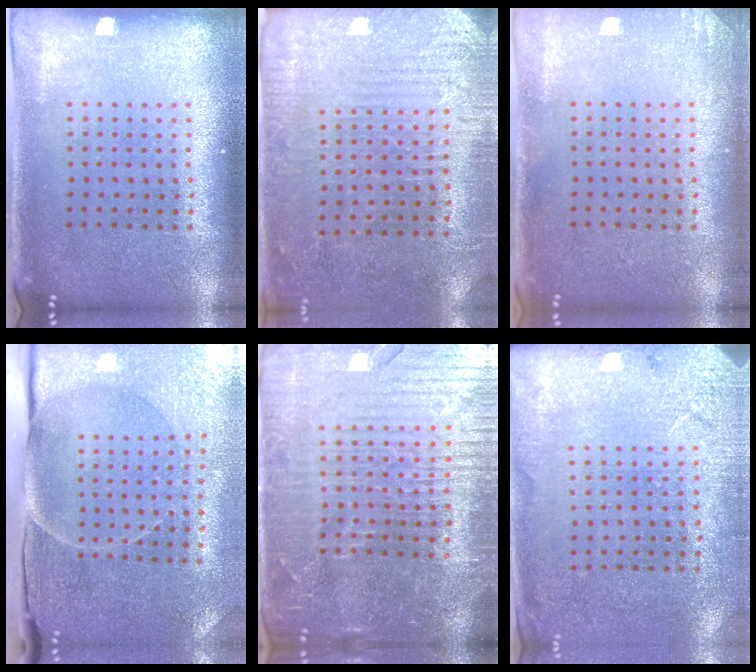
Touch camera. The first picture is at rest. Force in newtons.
{"total": 2.9, "press": 2.7, "slide": 0.9}
{"total": 1.1, "press": 1.1, "slide": 0.1}
{"total": 3.8, "press": 3.6, "slide": 1.3}
{"total": 5.7, "press": 5.1, "slide": 2.6}
{"total": 2.6, "press": 2.5, "slide": 0.7}